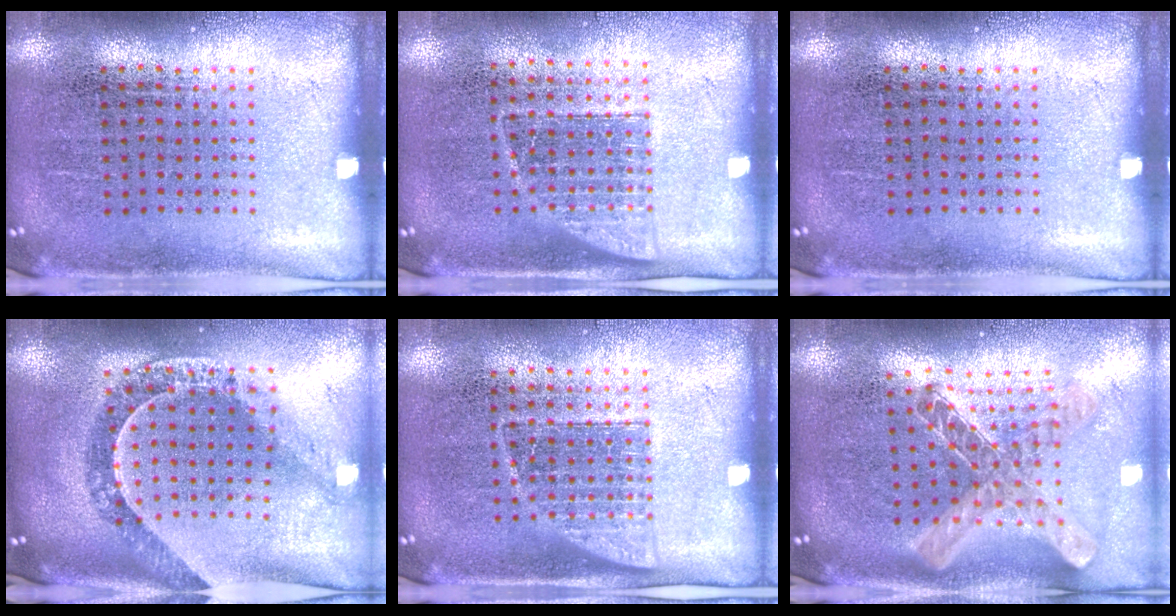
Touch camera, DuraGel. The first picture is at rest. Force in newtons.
{"total": 1.1, "press": 0.9, "slide": 0.6}
{"total": 0.0}
{"total": 1.2, "press": 1.2, "slide": 0.4}
{"total": 1.1, "press": 0.9, "slide": 0.6}
{"total": 1.2, "press": 1.1, "slide": 0.5}